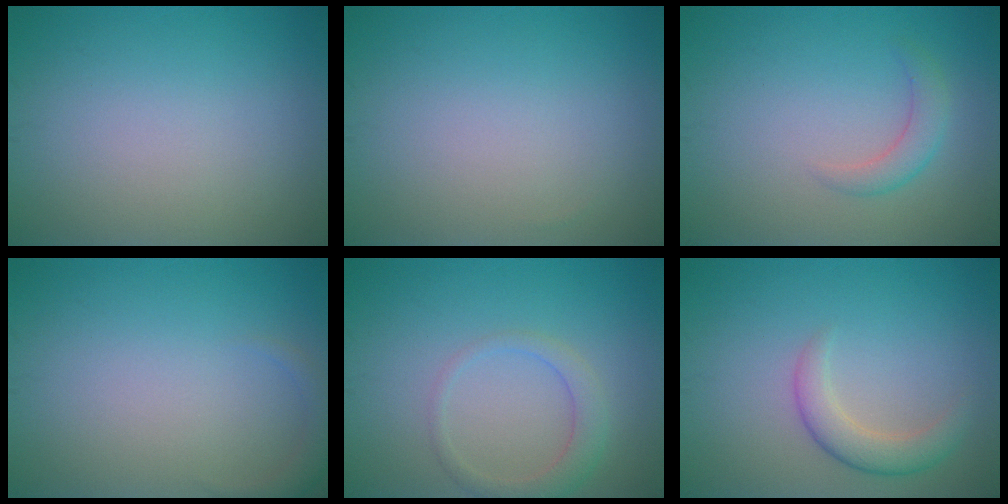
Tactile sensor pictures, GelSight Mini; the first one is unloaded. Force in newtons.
{"total": 0.0}
{"total": 2.0, "press": 2.0, "slide": 0.1}
{"total": 1.4, "press": 1.4, "slide": 0.1}
{"total": 2.4, "press": 2.4, "slide": 0.2}
{"total": 2.9, "press": 2.9, "slide": 0.2}